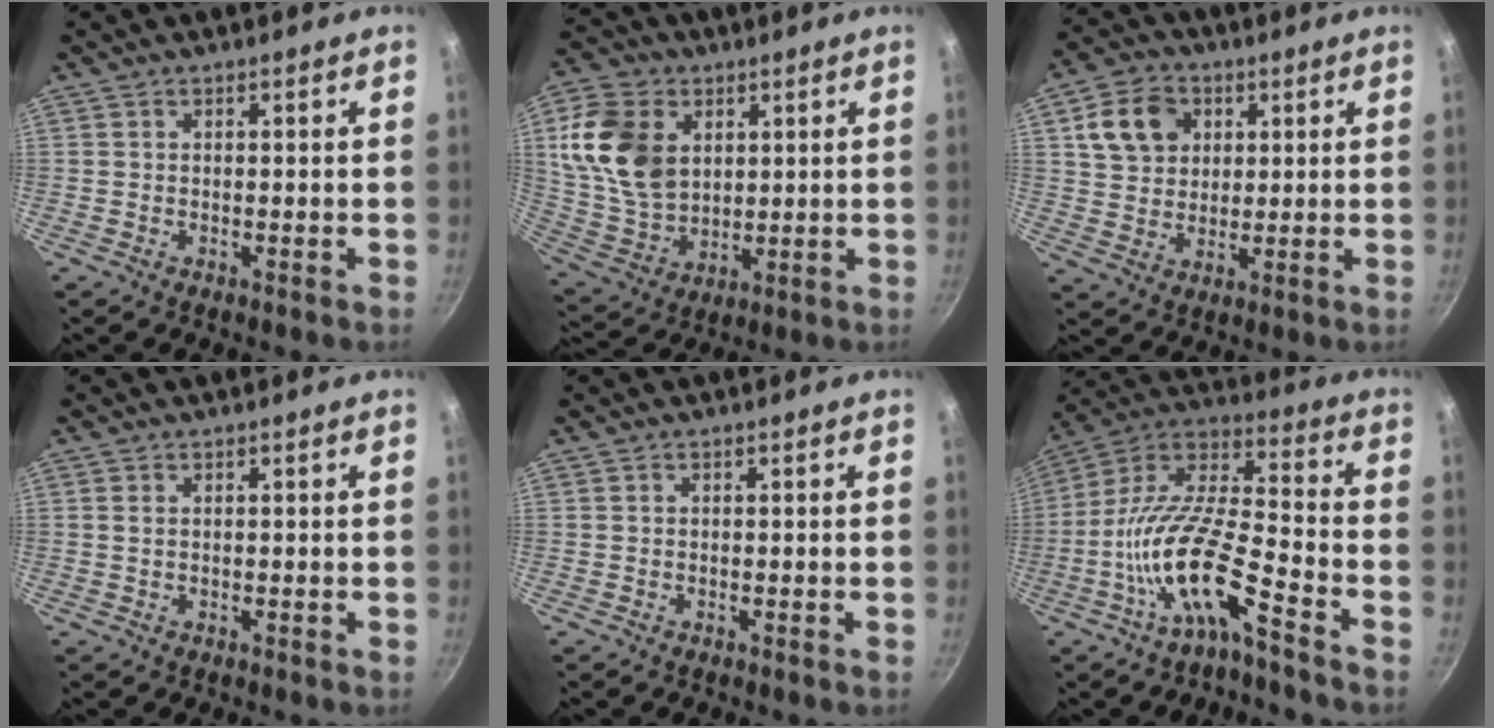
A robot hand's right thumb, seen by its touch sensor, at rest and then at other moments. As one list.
[{"total": 16.5, "force": [4.2, 12.0, 10.5], "torque": [-0.178, -0.010, 0.093]}, {"total": 10.4, "force": [3.5, 8.2, 5.3], "torque": [-0.074, 0.005, 0.059]}, {"total": 0.8, "force": [0.2, 0.5, 0.5], "torque": [-0.010, 0.002, 0.004]}, {"total": 0.0}, {"total": 15.5, "force": [-7.7, 3.9, 12.9], "torque": [-0.243, 0.059, -0.160]}]